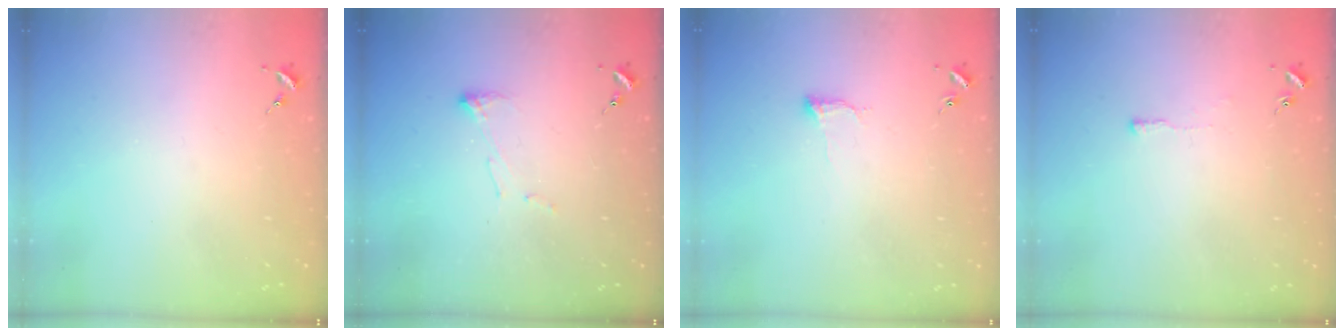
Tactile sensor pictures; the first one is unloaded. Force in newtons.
{"total": 5.8, "press": 5.8, "slide": 0.3}
{"total": 5.6, "press": 5.6, "slide": 0.2}
{"total": 3.3, "press": 3.2, "slide": 0.6}